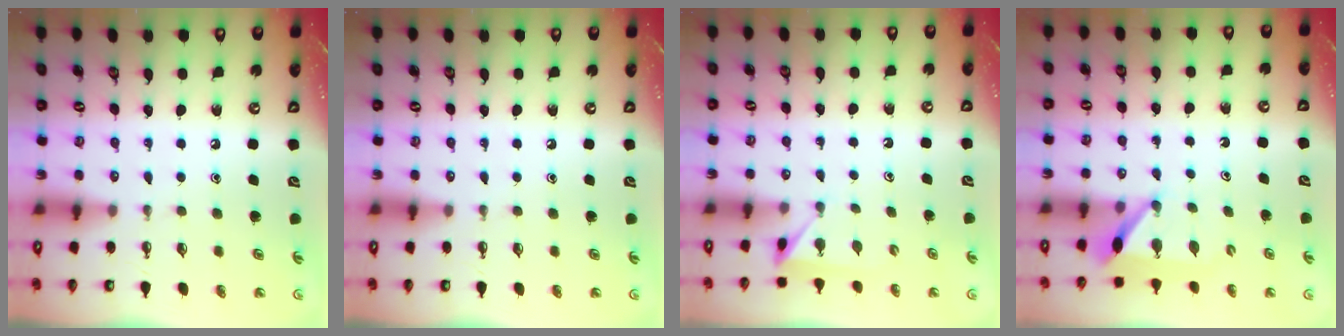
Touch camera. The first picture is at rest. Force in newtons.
{"total": 0.0}
{"total": 2.8, "press": 2.8, "slide": 0.5}
{"total": 5.9, "press": 5.8, "slide": 0.5}